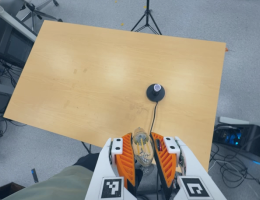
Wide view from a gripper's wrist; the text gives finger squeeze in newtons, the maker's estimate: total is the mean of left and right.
{"total": 18.2, "left": 19.5, "right": 16.8}